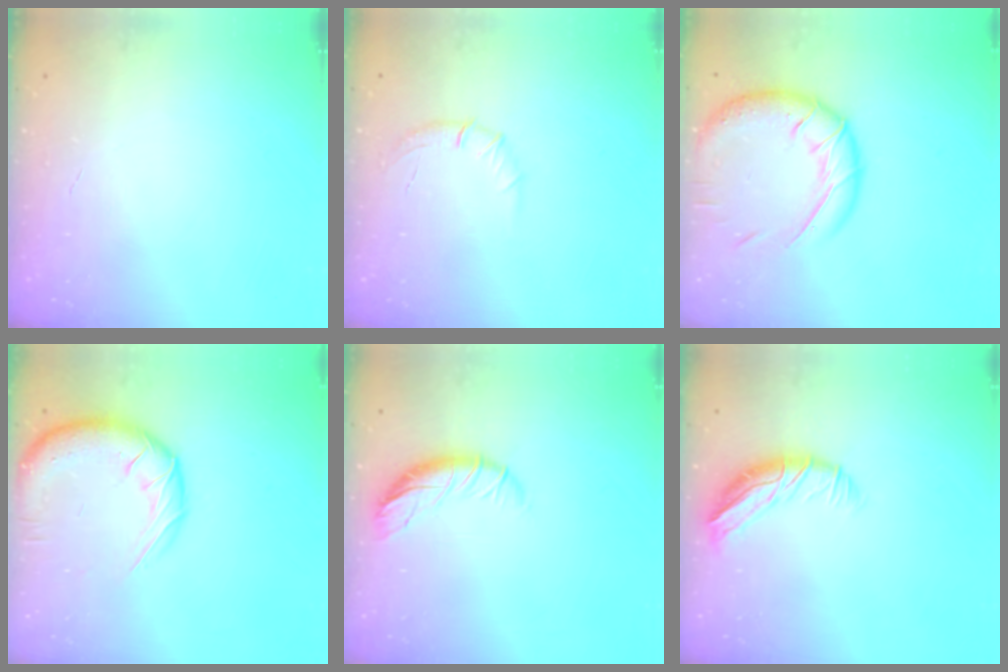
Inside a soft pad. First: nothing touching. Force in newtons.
{"total": 5.7, "press": 5.5, "slide": 1.7}
{"total": 17.7, "press": 17.6, "slide": 2.0}
{"total": 15.0, "press": 14.5, "slide": 3.9}
{"total": 9.1, "press": 9.0, "slide": 1.6}
{"total": 8.9, "press": 8.9, "slide": 1.2}